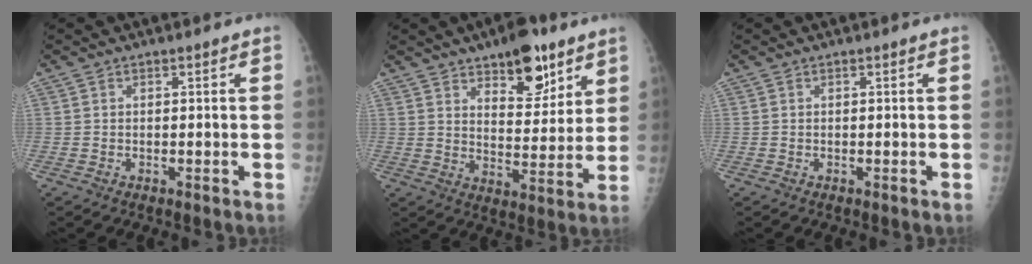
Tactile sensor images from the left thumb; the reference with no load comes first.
{"total": 13.1, "force": [8.3, 5.9, 8.2], "torque": [-0.077, -0.049, 0.126]}
{"total": 0.0}